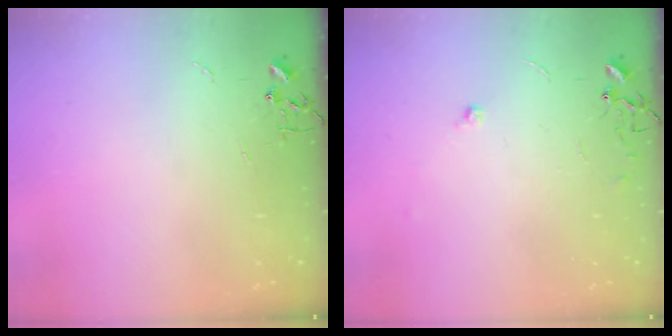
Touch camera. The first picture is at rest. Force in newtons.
{"total": 6.6, "press": 6.5, "slide": 1.1}